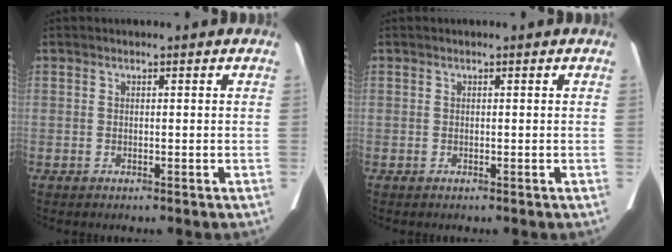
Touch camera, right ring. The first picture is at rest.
{"total": 0.0}